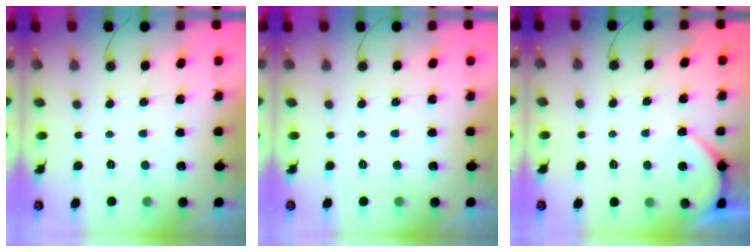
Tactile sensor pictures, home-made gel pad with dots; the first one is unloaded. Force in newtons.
{"total": 0.0}
{"total": 3.2, "press": 3.1, "slide": 0.3}